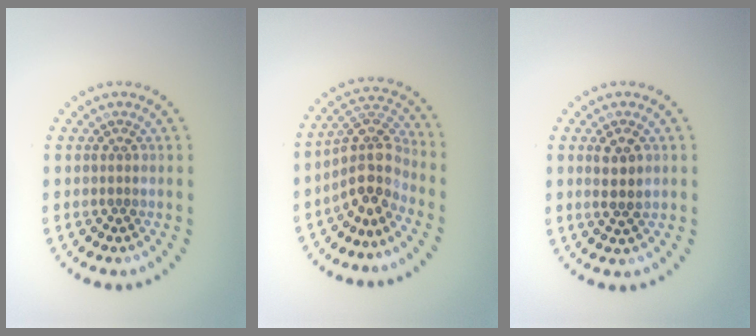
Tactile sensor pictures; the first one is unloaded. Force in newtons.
{"total": 4.1, "press": 3.1, "slide": 2.7}
{"total": 2.3, "press": 2.2, "slide": 0.6}